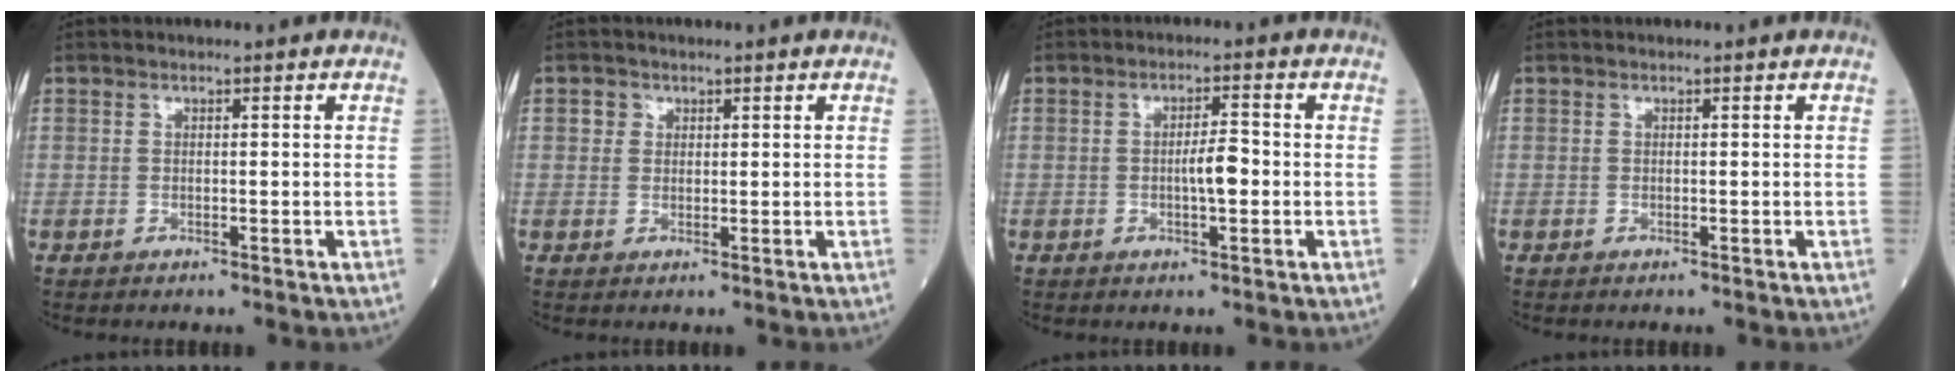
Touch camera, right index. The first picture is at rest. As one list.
[{"total": 1.6, "force": [0.6, 1.4, 0.3], "torque": [0.001, 0.002, 0.005]}, {"total": 3.6, "force": [-0.6, 0.6, 3.5], "torque": [-0.059, 0.002, -0.010]}, {"total": 0.0}]